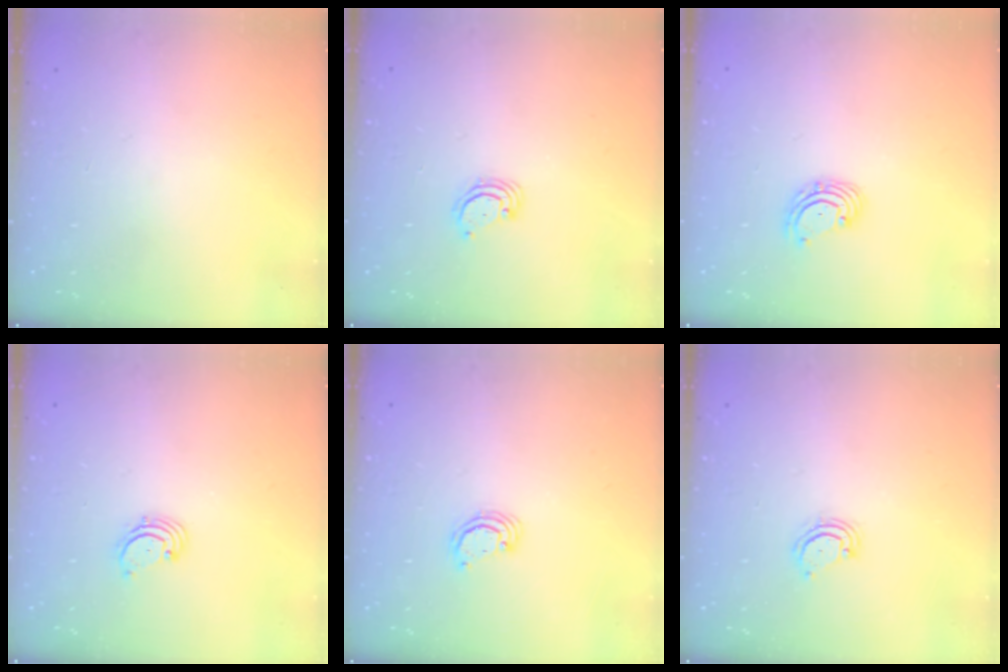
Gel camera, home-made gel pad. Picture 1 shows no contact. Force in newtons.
{"total": 3.5, "press": 3.5, "slide": 0.3}
{"total": 3.3, "press": 3.3, "slide": 0.5}
{"total": 1.7, "press": 1.6, "slide": 0.2}
{"total": 2.3, "press": 2.3, "slide": 0.2}
{"total": 3.8, "press": 3.8, "slide": 0.5}